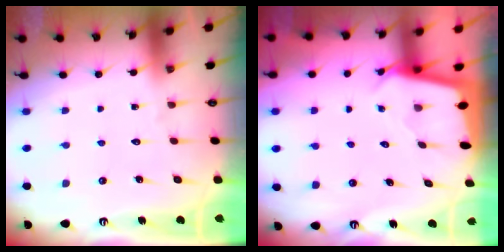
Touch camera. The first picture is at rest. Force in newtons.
{"total": 2.3, "press": 2.3, "slide": 0.1}